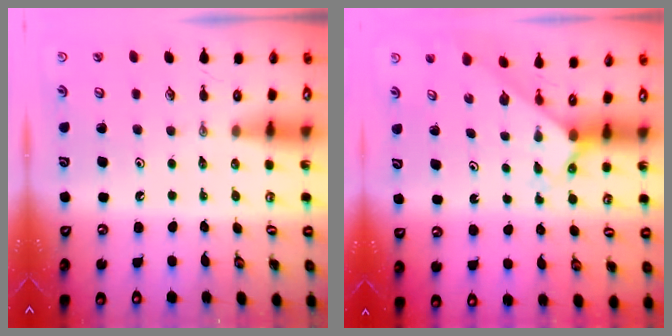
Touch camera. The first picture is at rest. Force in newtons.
{"total": 2.3, "press": 2.3, "slide": 0.2}